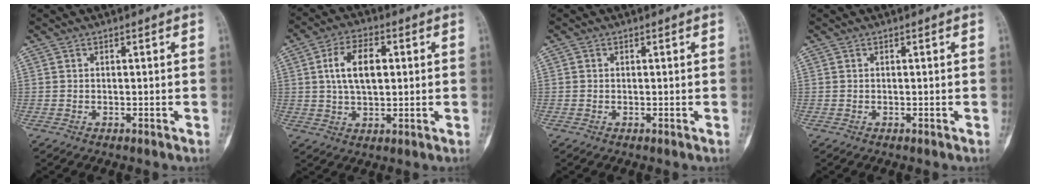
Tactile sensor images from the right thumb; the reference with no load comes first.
{"total": 9.7, "force": [1.8, 5.3, 7.9], "torque": [-0.130, 0.003, 0.031]}
{"total": 0.0}
{"total": 0.0}